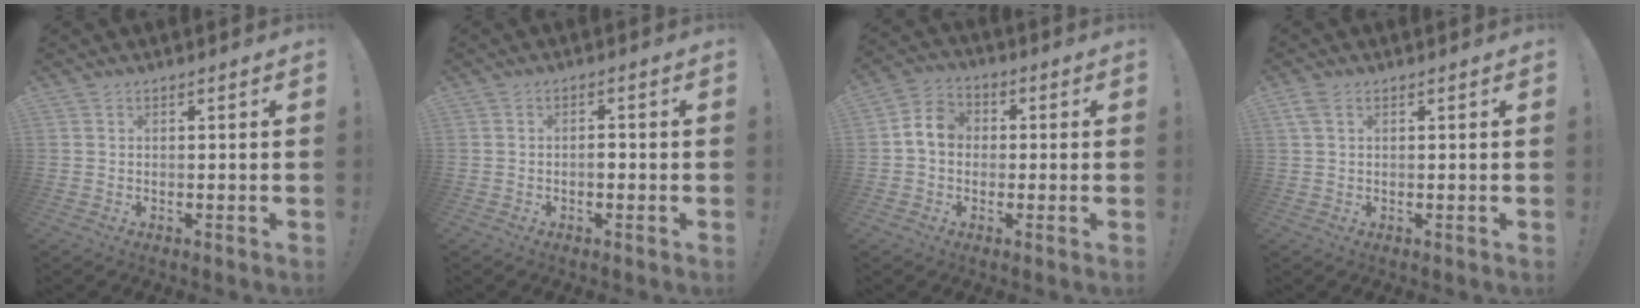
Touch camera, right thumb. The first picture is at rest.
{"total": 1.8, "force": [-1.0, 0.9, 1.3], "torque": [-0.019, 0.003, -0.019]}
{"total": 7.6, "force": [0.2, 6.4, 4.0], "torque": [-0.063, 0.022, 0.010]}
{"total": 2.1, "force": [0.9, 1.1, 1.6], "torque": [-0.032, 0.003, 0.017]}